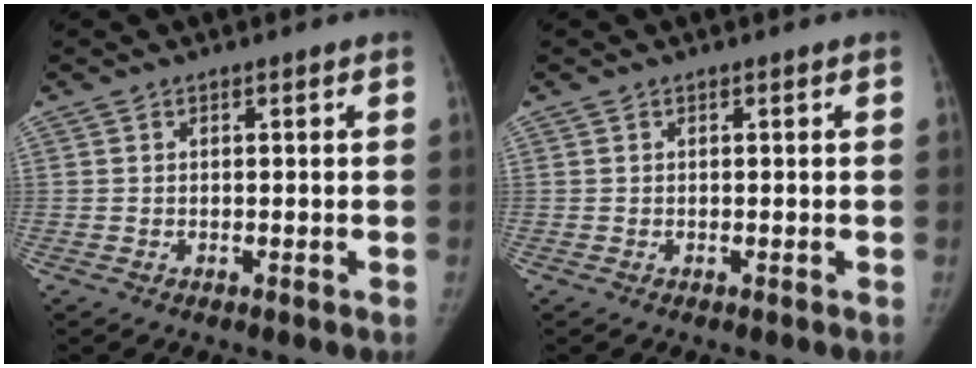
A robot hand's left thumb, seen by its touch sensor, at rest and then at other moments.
{"total": 0.0}